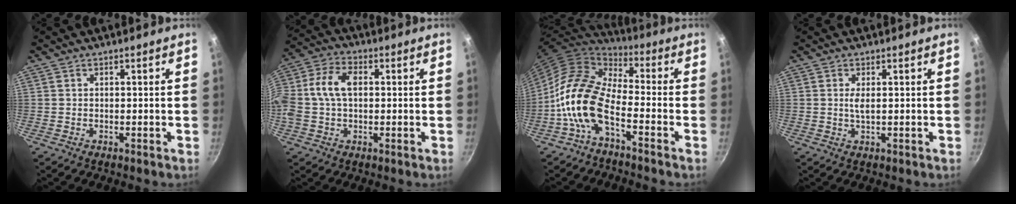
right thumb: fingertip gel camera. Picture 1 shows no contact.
{"total": 10.6, "force": [0.8, 6.7, 8.2], "torque": [-0.162, 0.028, 0.000]}
{"total": 14.4, "force": [-5.3, 7.0, 11.4], "torque": [-0.207, 0.050, -0.123]}
{"total": 1.9, "force": [0.4, 0.5, 1.8], "torque": [-0.039, -0.003, 0.009]}